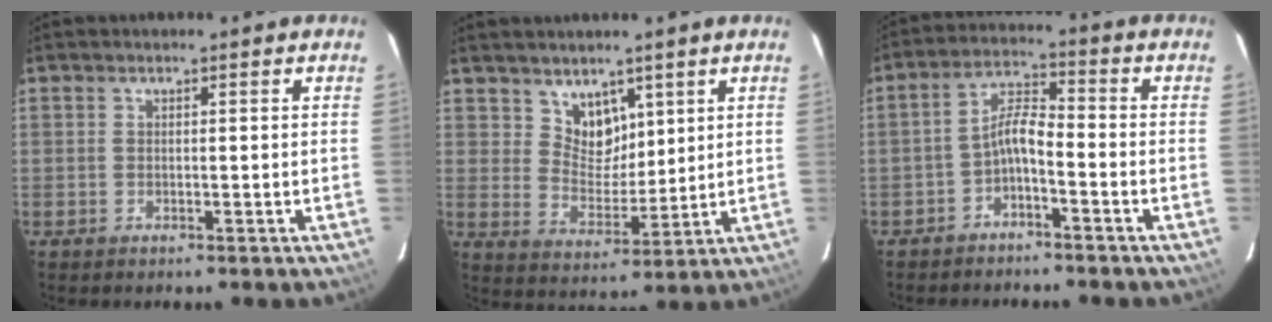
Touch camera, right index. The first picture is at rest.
{"total": 6.5, "force": [4.2, 4.5, 2.1], "torque": [-0.026, 0.001, 0.083]}
{"total": 3.9, "force": [-2.3, 0.9, 3.0], "torque": [-0.067, 0.015, -0.042]}